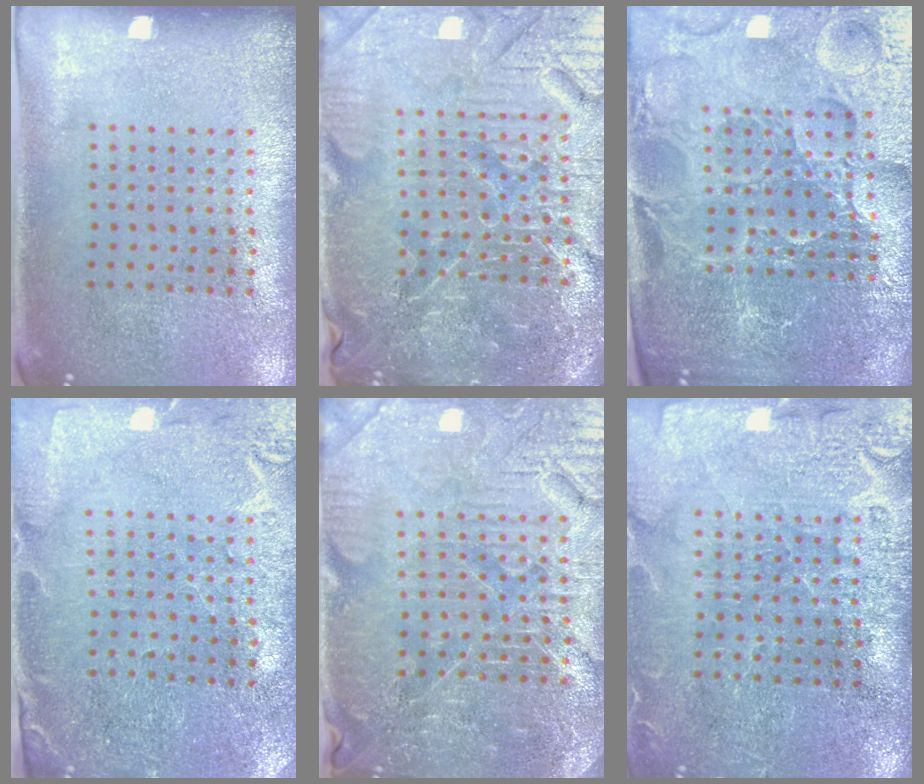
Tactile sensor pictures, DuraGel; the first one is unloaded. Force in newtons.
{"total": 6.2, "press": 5.7, "slide": 2.5}
{"total": 6.0, "press": 5.4, "slide": 2.7}
{"total": 0.5, "press": 0.5, "slide": 0.2}
{"total": 4.6, "press": 4.4, "slide": 1.3}
{"total": 4.0, "press": 3.5, "slide": 1.9}